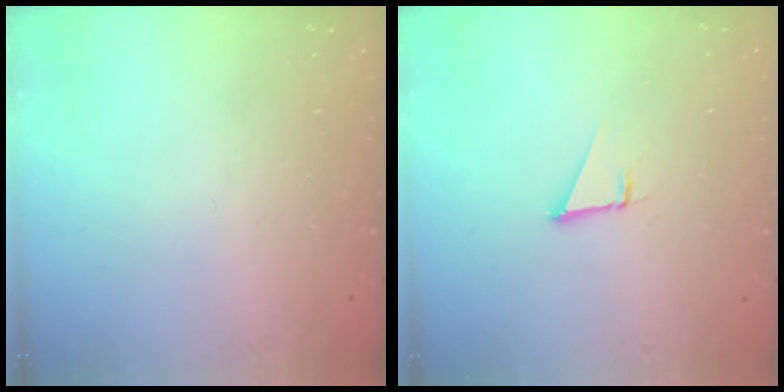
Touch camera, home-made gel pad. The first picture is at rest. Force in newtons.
{"total": 1.9, "press": 1.9, "slide": 0.1}